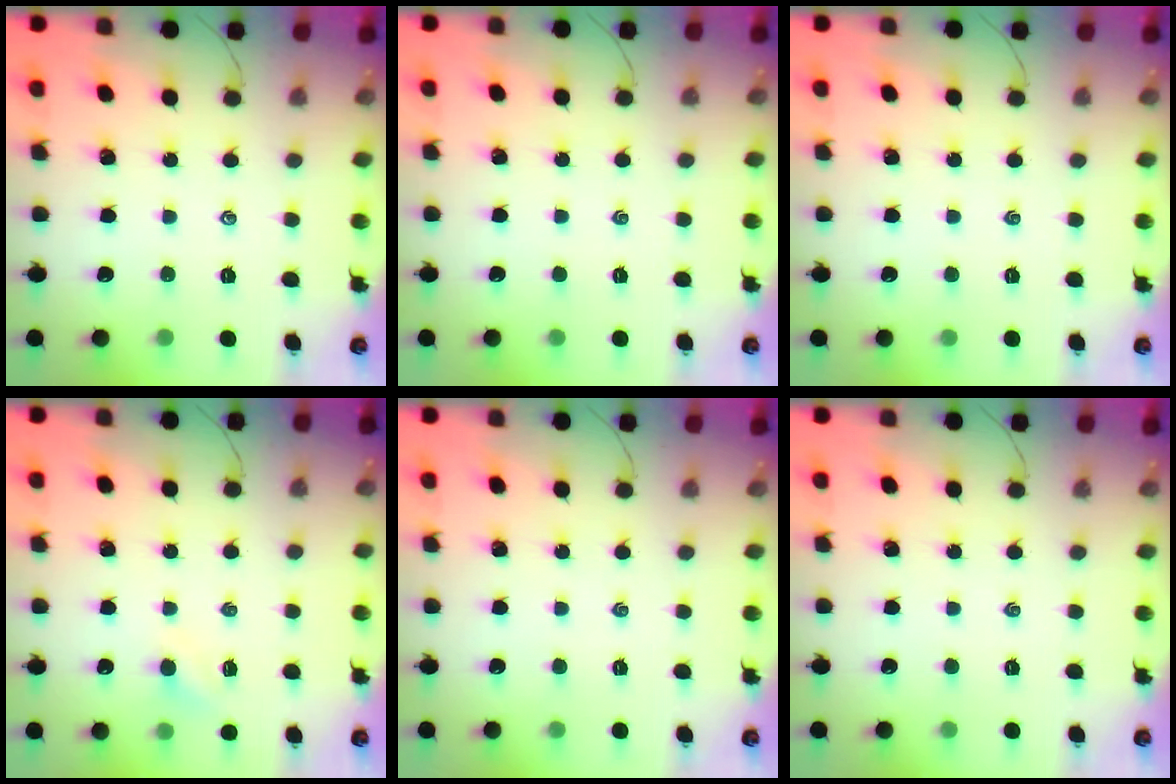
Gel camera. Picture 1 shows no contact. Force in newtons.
{"total": 0.0}
{"total": 0.0}
{"total": 3.2, "press": 3.1, "slide": 1.0}
{"total": 0.0}
{"total": 0.0}